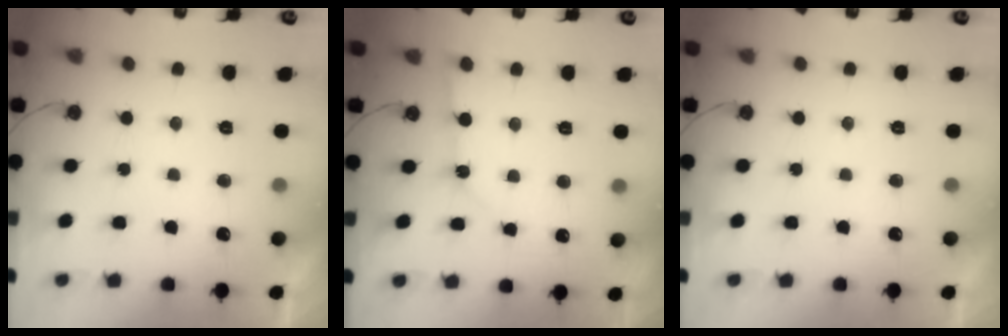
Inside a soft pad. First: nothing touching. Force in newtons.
{"total": 2.8, "press": 2.8, "slide": 0.2}
{"total": 0.0}